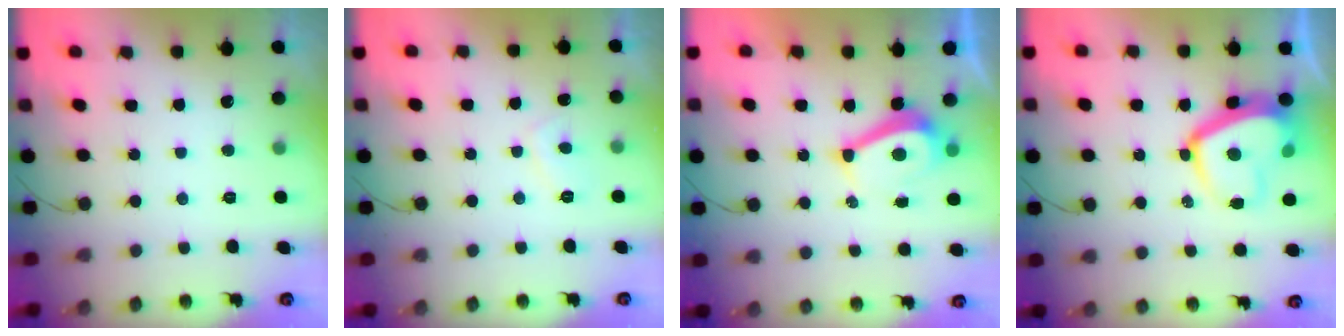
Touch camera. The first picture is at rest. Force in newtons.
{"total": 2.9, "press": 2.8, "slide": 0.9}
{"total": 7.3, "press": 7.3, "slide": 0.7}
{"total": 11.5, "press": 11.5, "slide": 1.0}